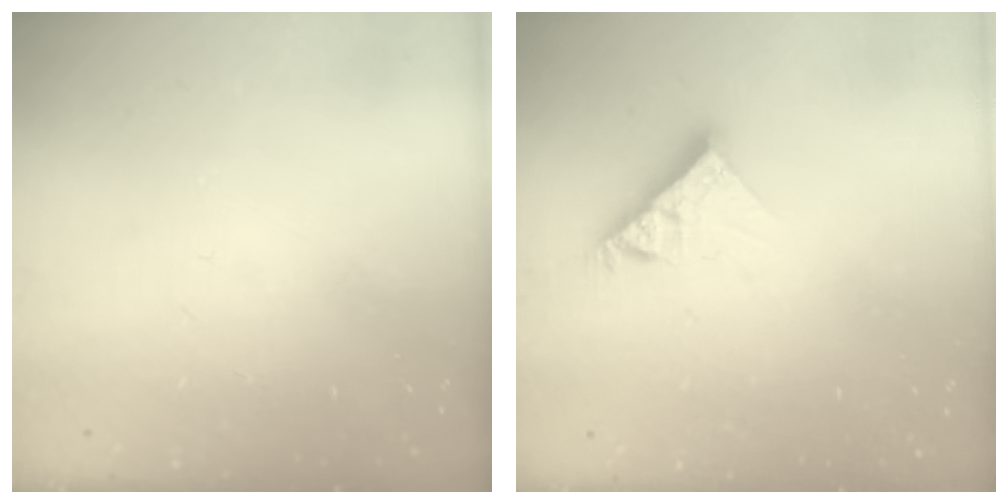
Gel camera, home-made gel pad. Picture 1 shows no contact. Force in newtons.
{"total": 7.1, "press": 7.1, "slide": 0.6}